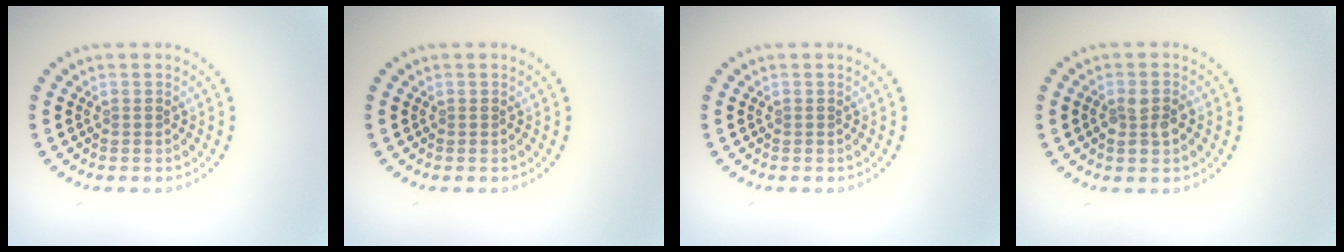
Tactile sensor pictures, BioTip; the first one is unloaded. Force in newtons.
{"total": 0.0}
{"total": 0.0}
{"total": 1.9, "press": 1.9, "slide": 0.5}